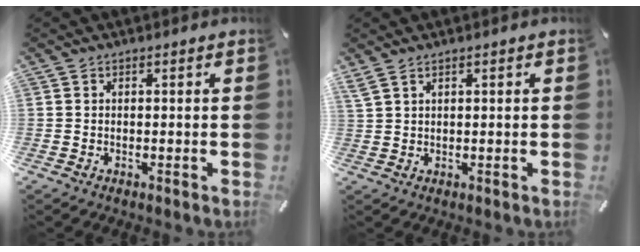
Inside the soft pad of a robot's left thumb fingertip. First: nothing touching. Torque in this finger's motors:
{"motor_torque": [0.88, 0.81, 1.39, -1.37, 0.22]}